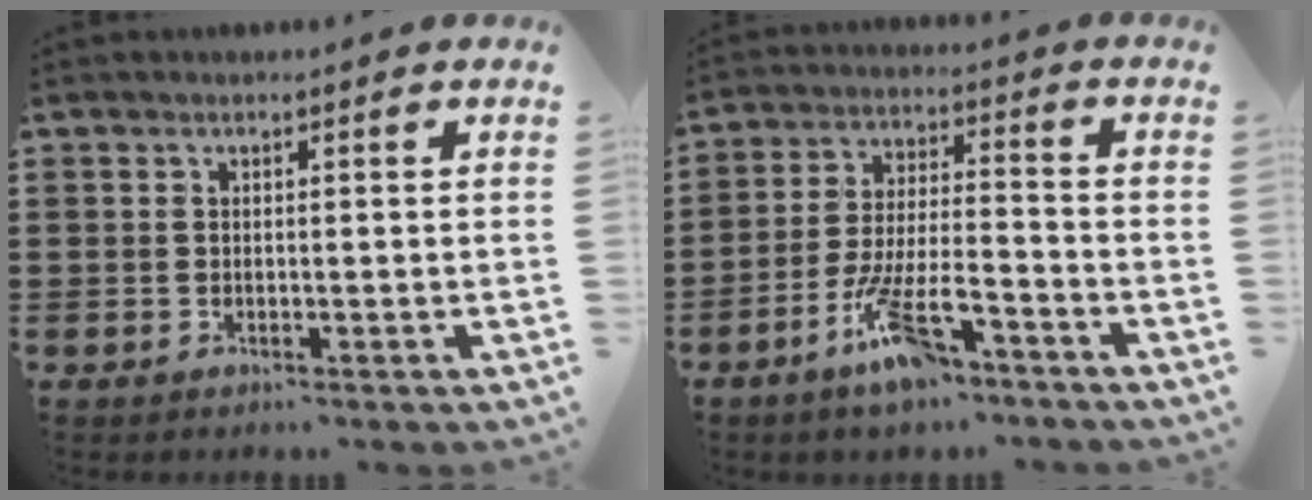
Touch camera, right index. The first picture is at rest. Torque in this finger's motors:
{"motor_torque": [1.17, -0.97, 0.76, 0.21]}